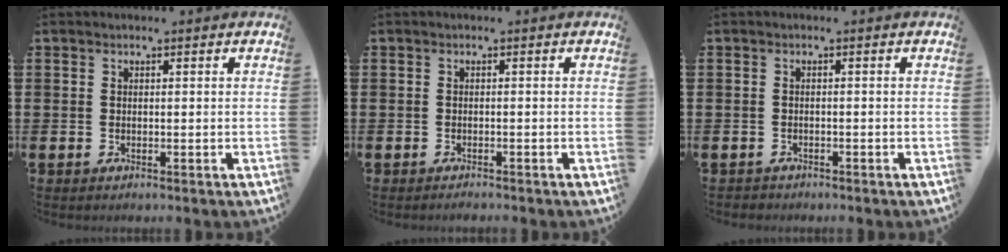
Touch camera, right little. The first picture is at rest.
{"total": 0.5, "force": [-0.5, 0.0, 0.1], "torque": [-0.003, -0.004, -0.010]}
{"total": 0.6, "force": [-0.5, 0.3, -0.1], "torque": [0.000, 0.002, -0.013]}